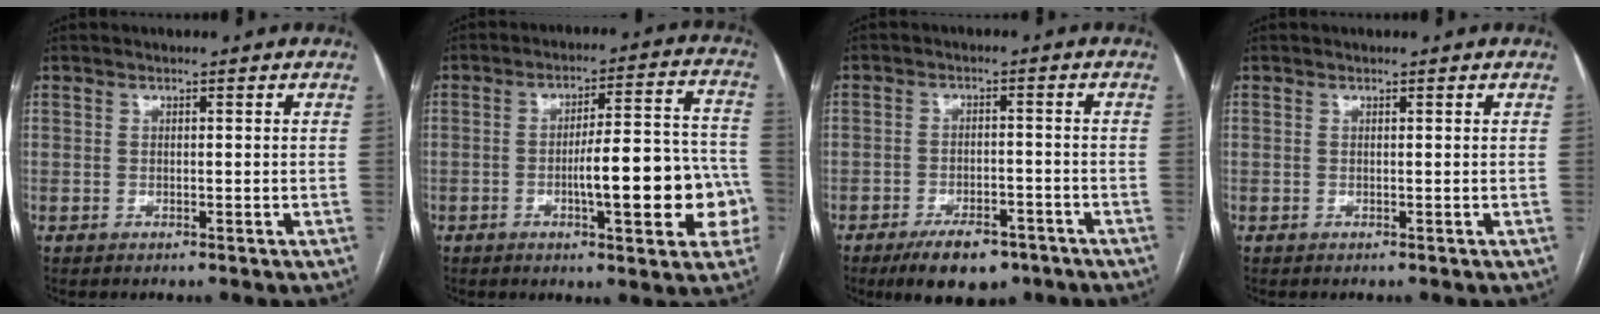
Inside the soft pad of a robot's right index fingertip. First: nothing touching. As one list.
[{"total": 14.8, "force": [-4.0, 3.1, 13.9], "torque": [-0.172, 0.033, -0.049]}, {"total": 8.3, "force": [-5.9, 3.6, 4.6], "torque": [-0.073, -0.001, -0.090]}, {"total": 0.0}]